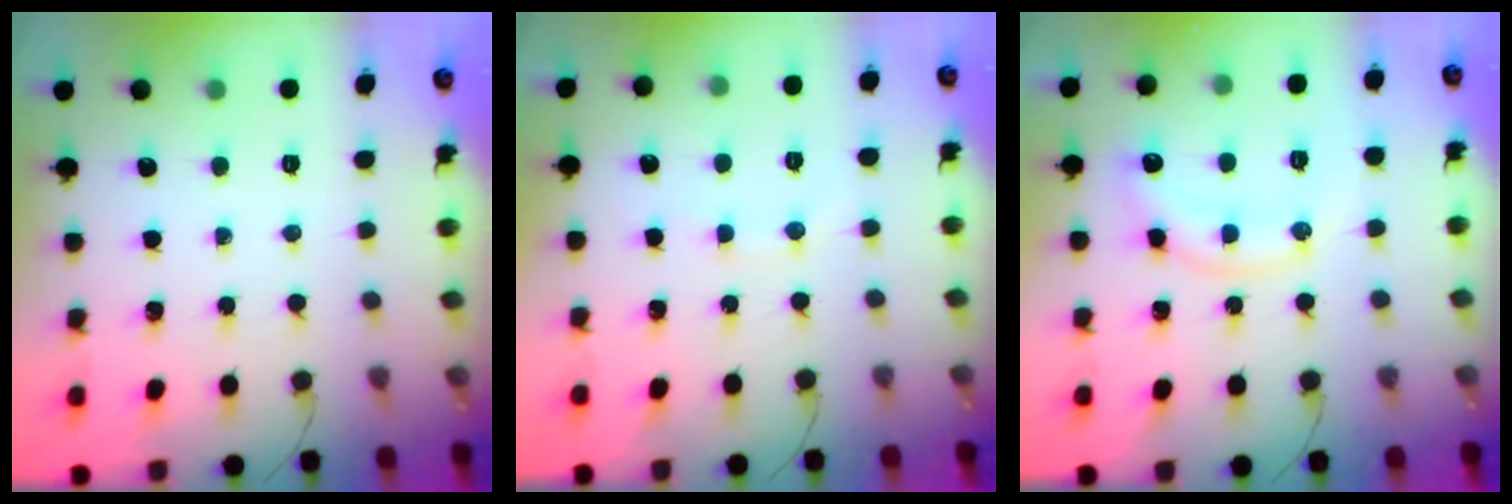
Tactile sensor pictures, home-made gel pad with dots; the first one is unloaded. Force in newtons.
{"total": 5.6, "press": 5.5, "slide": 1.1}
{"total": 13.1, "press": 13.1, "slide": 0.5}